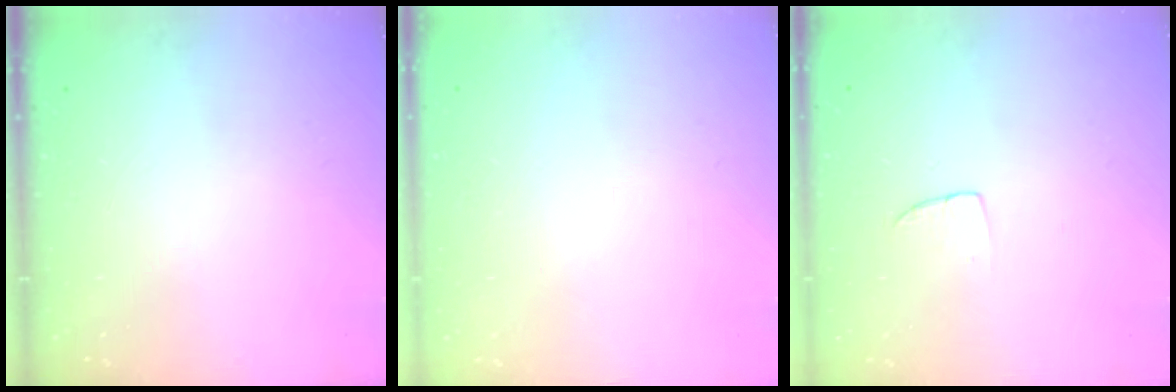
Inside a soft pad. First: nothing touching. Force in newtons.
{"total": 0.0}
{"total": 3.8, "press": 3.7, "slide": 0.2}